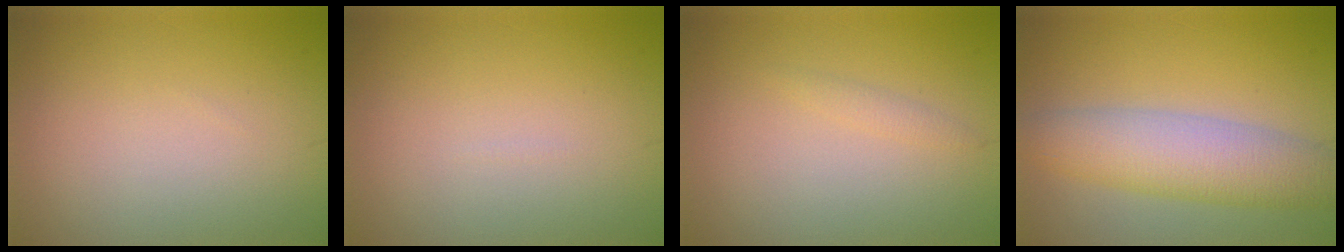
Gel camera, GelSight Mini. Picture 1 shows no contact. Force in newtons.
{"total": 0.0}
{"total": 0.8, "press": 0.8, "slide": 0.1}
{"total": 6.1, "press": 6.1, "slide": 0.3}